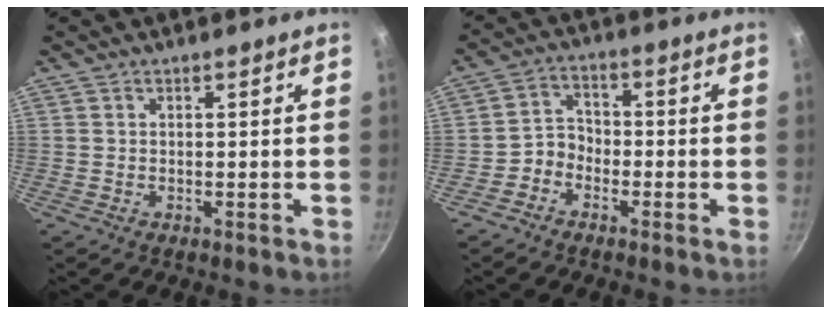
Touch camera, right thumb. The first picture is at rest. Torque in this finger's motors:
{"motor_torque": [-0.80, 0.20, -0.29, 0.19, 0.07]}